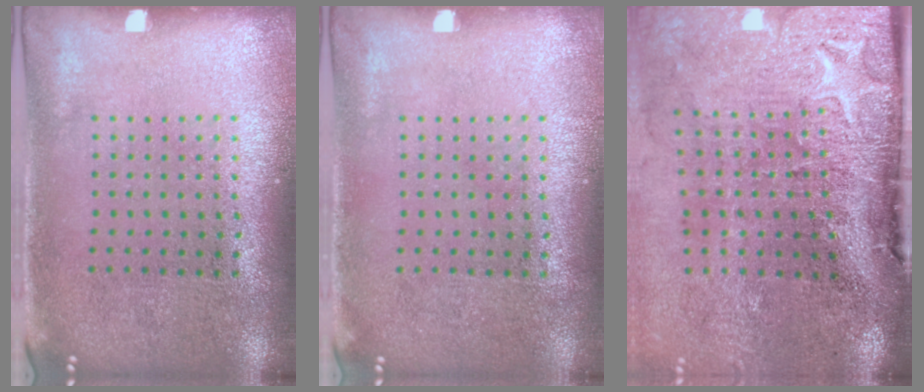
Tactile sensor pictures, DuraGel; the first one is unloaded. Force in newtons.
{"total": 0.0}
{"total": 5.0, "press": 4.0, "slide": 3.1}